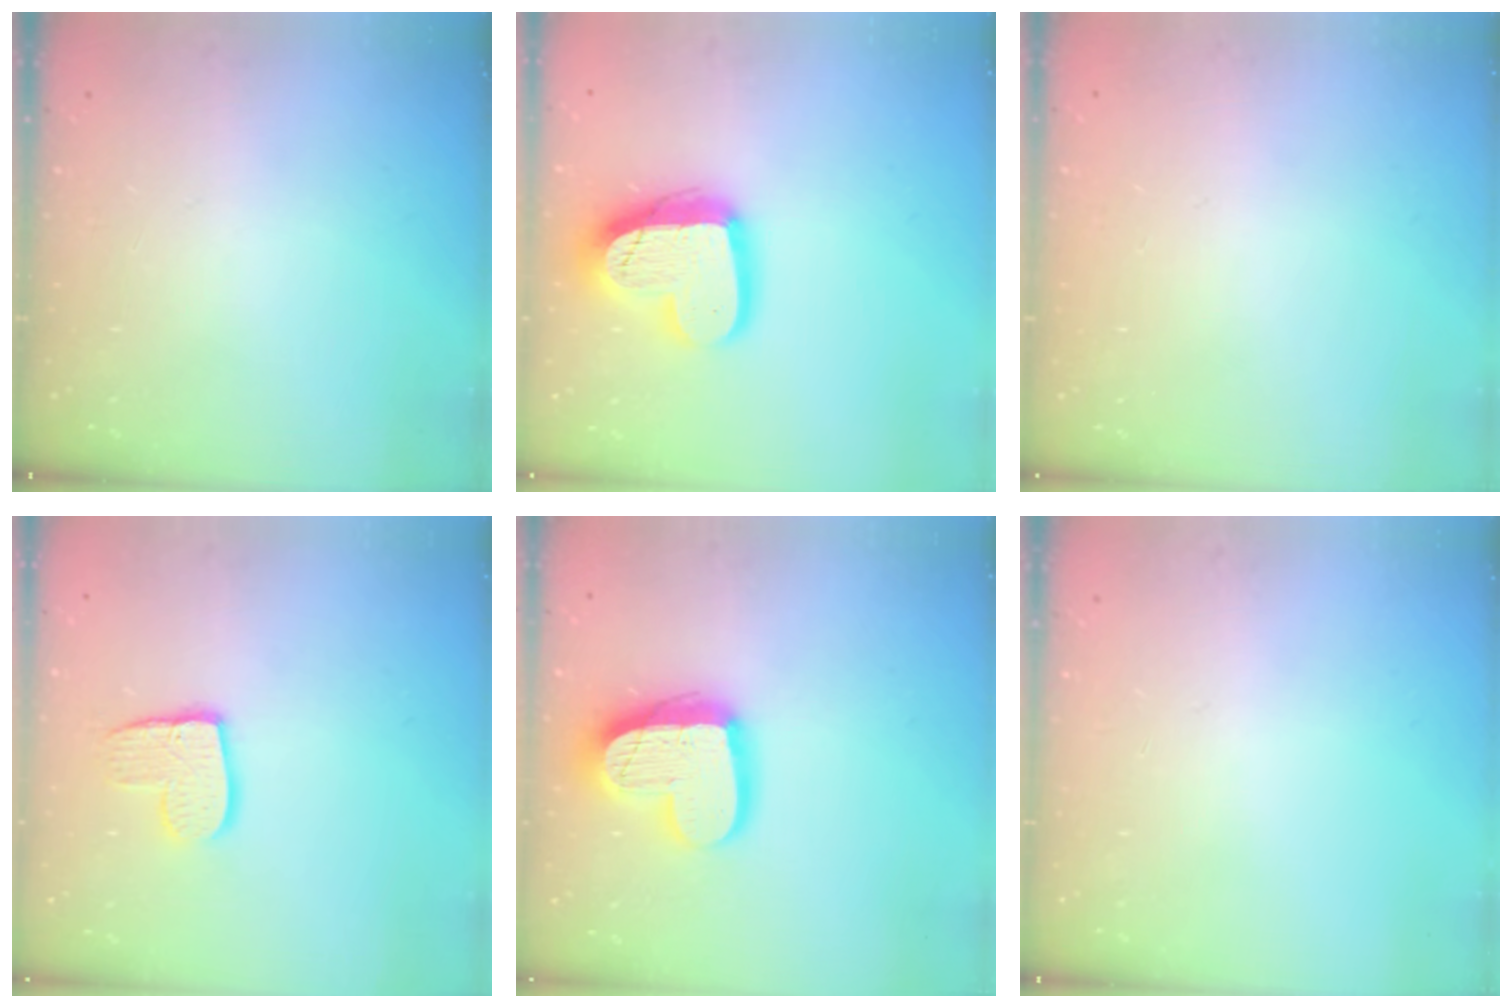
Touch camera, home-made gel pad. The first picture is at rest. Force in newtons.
{"total": 18.3, "press": 18.2, "slide": 1.6}
{"total": 0.0}
{"total": 10.9, "press": 10.9, "slide": 0.9}
{"total": 17.8, "press": 17.7, "slide": 1.7}
{"total": 0.0}